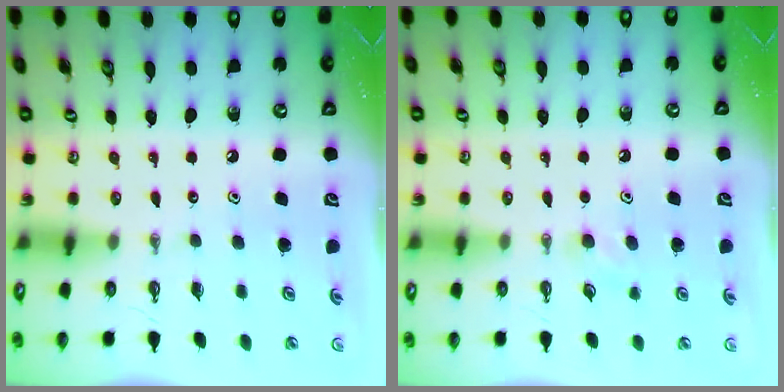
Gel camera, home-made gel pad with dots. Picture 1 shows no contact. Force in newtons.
{"total": 4.3, "press": 4.1, "slide": 1.3}